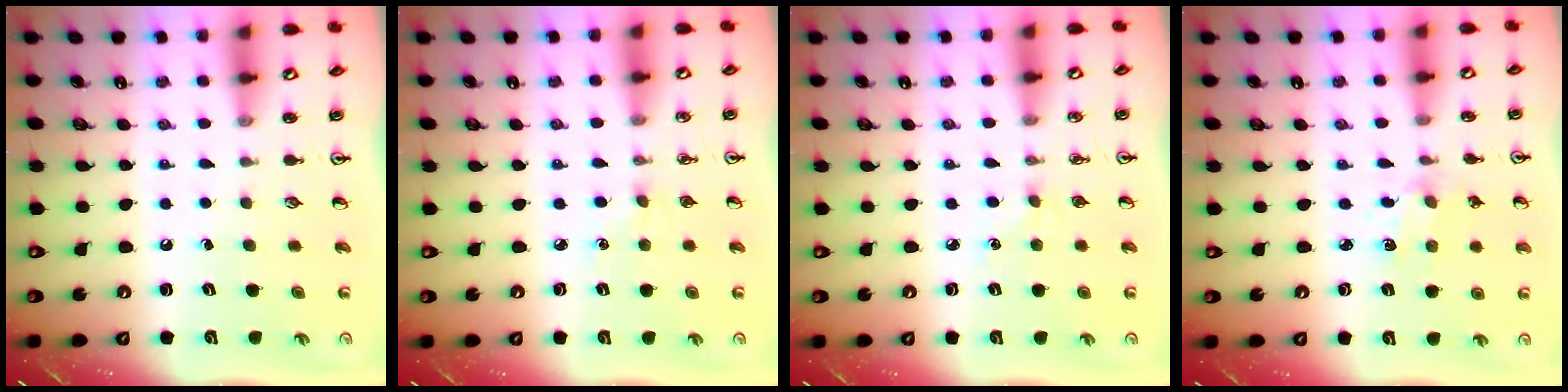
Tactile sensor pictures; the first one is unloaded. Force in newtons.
{"total": 2.7, "press": 2.7, "slide": 0.4}
{"total": 2.7, "press": 2.7, "slide": 0.4}
{"total": 1.5, "press": 1.4, "slide": 0.4}